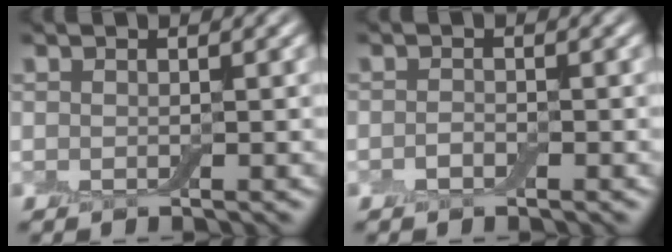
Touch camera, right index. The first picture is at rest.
{"total": 0.6, "force": [-0.3, 0.4, 0.4], "torque": [-0.010, 0.004, -0.008]}